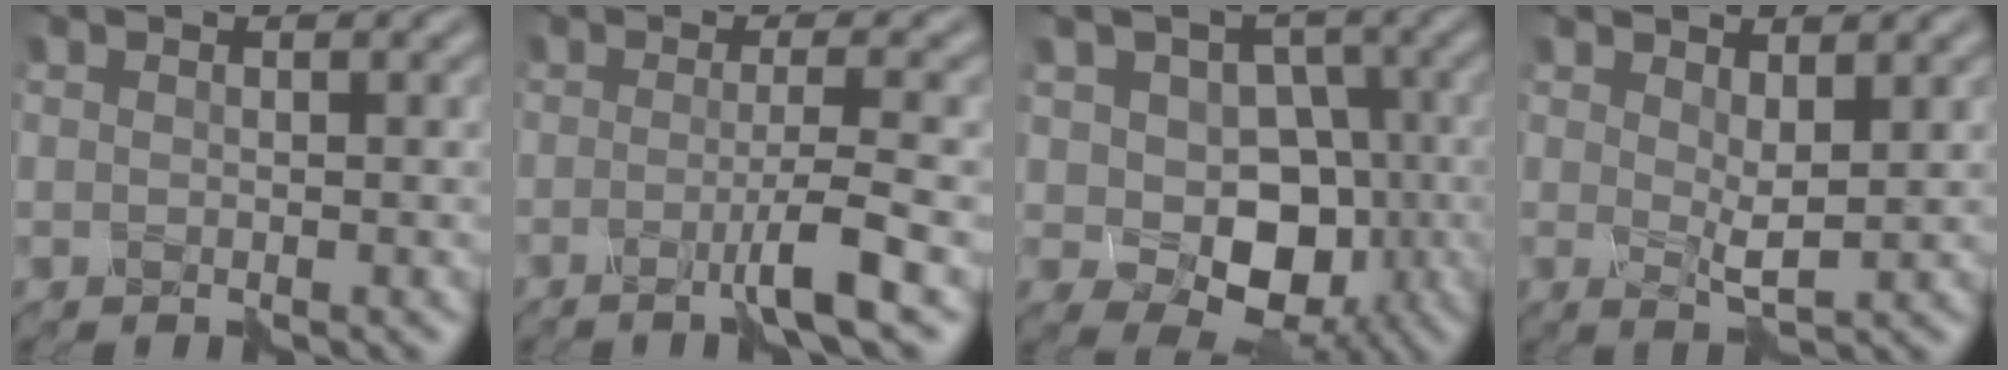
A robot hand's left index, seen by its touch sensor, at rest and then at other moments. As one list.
[{"total": 3.2, "force": [-1.2, 0.3, 3.0], "torque": [-0.040, -0.004, -0.033]}, {"total": 6.0, "force": [-1.8, 4.8, 3.1], "torque": [-0.037, -0.001, -0.042]}, {"total": 1.8, "force": [0.8, 0.4, 1.6], "torque": [-0.029, -0.009, 0.014]}]